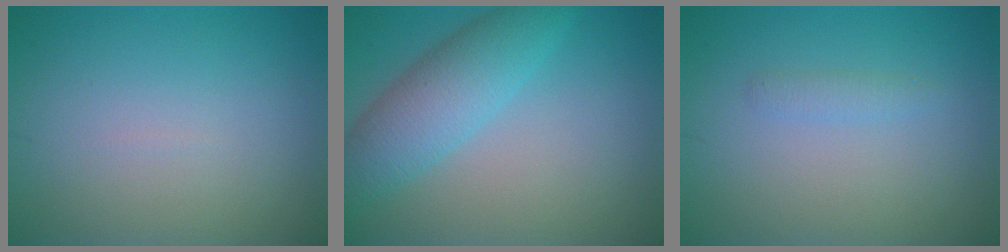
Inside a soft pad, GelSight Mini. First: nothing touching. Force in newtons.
{"total": 5.3, "press": 5.3, "slide": 0.3}
{"total": 0.9, "press": 0.9, "slide": 0.0}